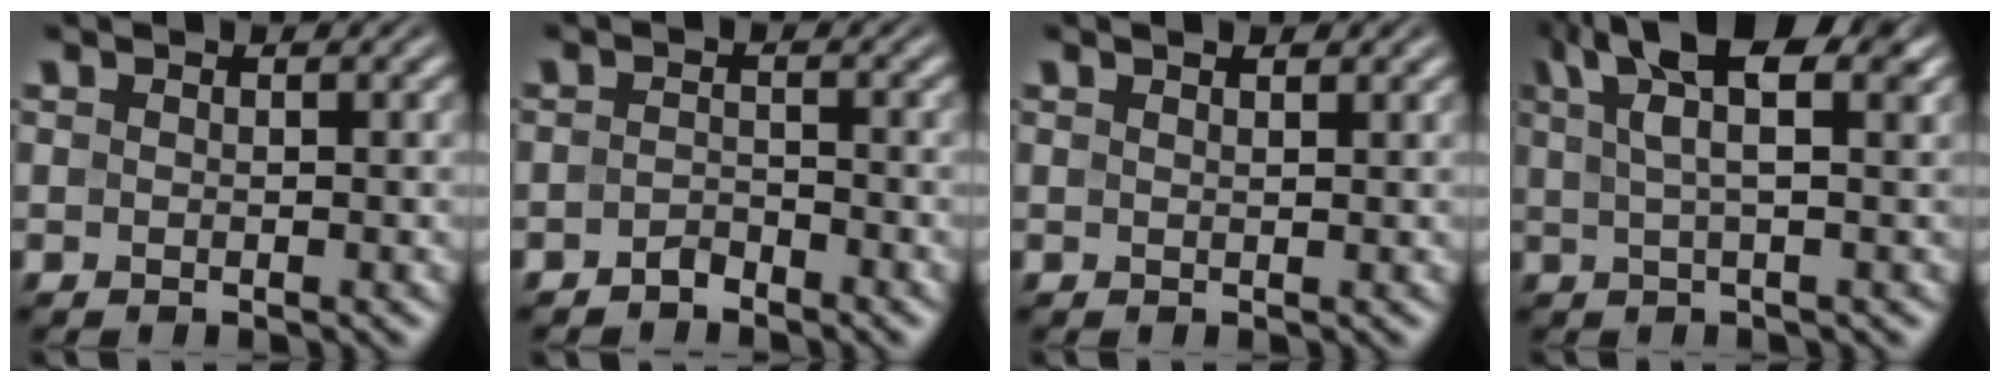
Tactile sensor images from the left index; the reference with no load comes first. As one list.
[{"total": 1.3, "force": [-1.1, 0.4, 0.4], "torque": [-0.008, 0.004, -0.023]}, {"total": 1.9, "force": [1.4, 0.7, 1.1], "torque": [-0.005, 0.000, 0.002]}, {"total": 8.0, "force": [4.2, 2.5, 6.3], "torque": [-0.092, 0.027, 0.064]}]